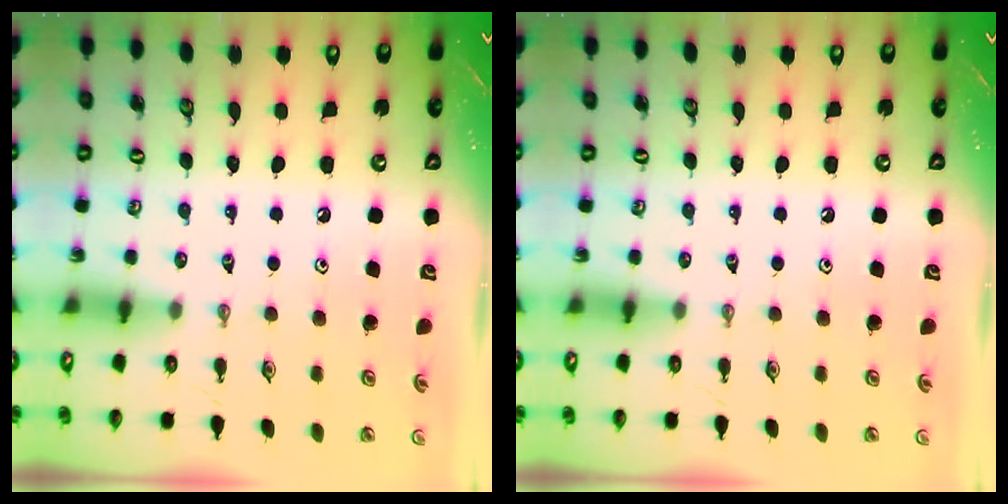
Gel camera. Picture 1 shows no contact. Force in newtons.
{"total": 0.0}